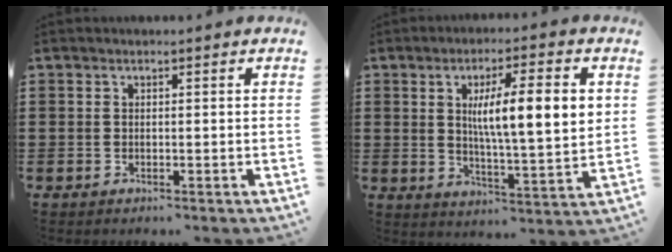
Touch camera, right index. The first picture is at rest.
{"total": 10.9, "force": [2.7, 2.3, 10.3], "torque": [-0.172, -0.001, 0.039]}